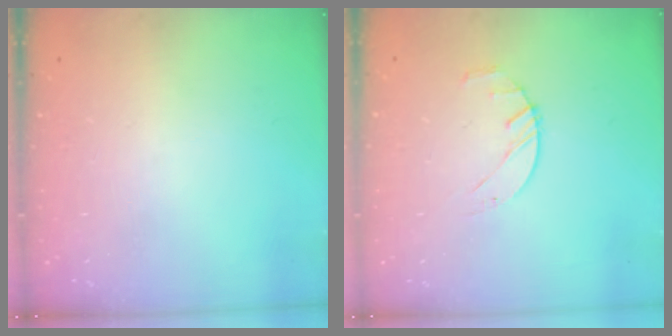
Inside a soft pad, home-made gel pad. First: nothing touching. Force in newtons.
{"total": 2.5, "press": 2.5, "slide": 0.4}